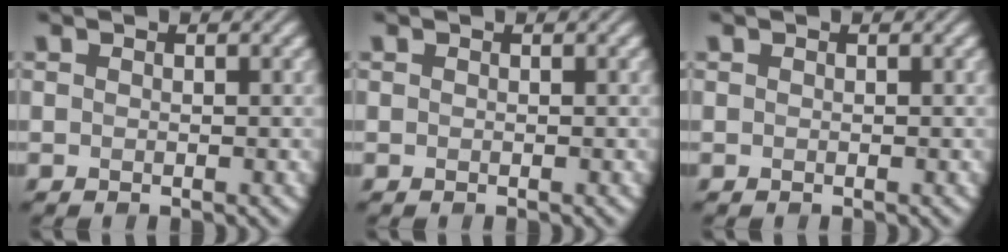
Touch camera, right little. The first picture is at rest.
{"total": 0.0}
{"total": 0.0}